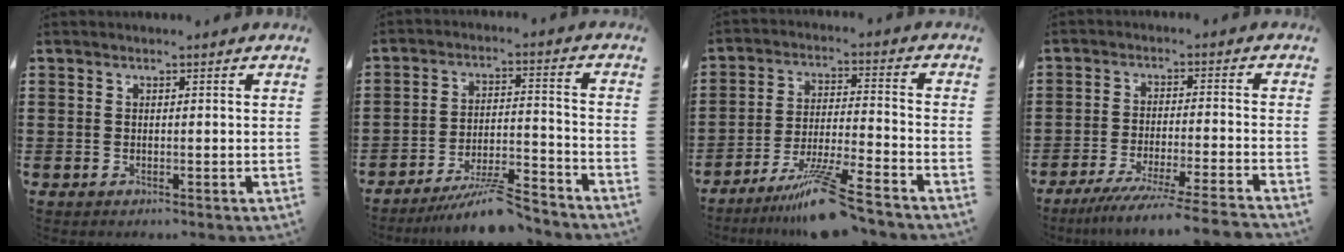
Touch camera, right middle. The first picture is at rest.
{"total": 8.2, "force": [-7.2, 0.6, 4.0], "torque": [-0.066, 0.004, -0.134]}
{"total": 10.2, "force": [-8.2, 0.2, 6.1], "torque": [-0.110, 0.000, -0.157]}
{"total": 6.3, "force": [-5.5, -0.8, 3.0], "torque": [-0.050, -0.020, -0.103]}